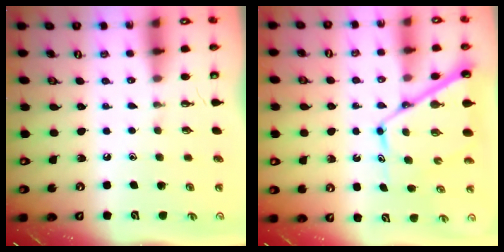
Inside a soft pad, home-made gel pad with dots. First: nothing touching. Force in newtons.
{"total": 12.5, "press": 12.5, "slide": 1.1}